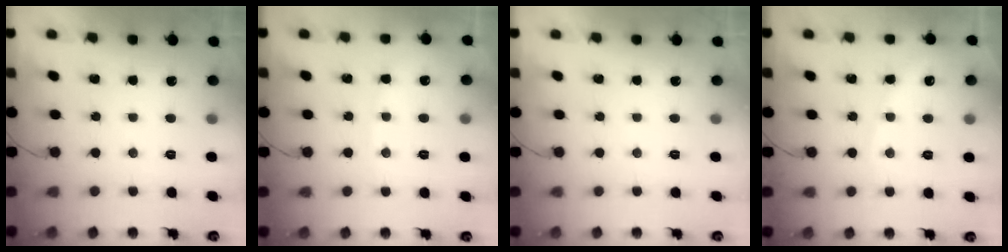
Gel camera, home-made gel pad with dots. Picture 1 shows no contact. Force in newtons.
{"total": 4.1, "press": 4.0, "slide": 0.6}
{"total": 0.0}
{"total": 2.6, "press": 2.6, "slide": 0.4}